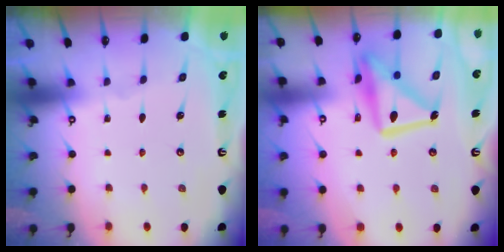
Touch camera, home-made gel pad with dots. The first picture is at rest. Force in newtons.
{"total": 16.2, "press": 16.2, "slide": 1.2}